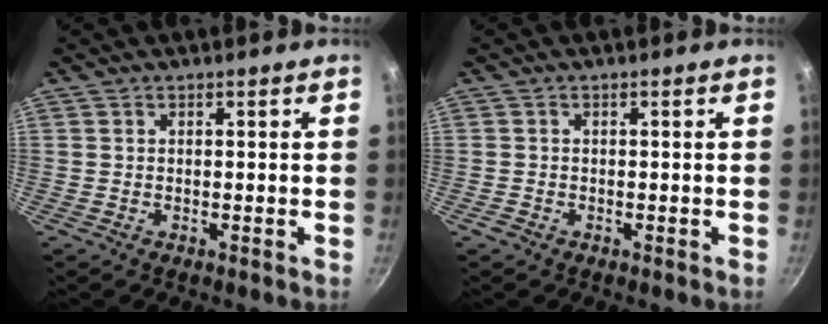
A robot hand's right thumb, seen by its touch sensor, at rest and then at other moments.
{"total": 1.1, "force": [-0.7, 0.8, 0.3], "torque": [-0.008, 0.003, -0.012]}